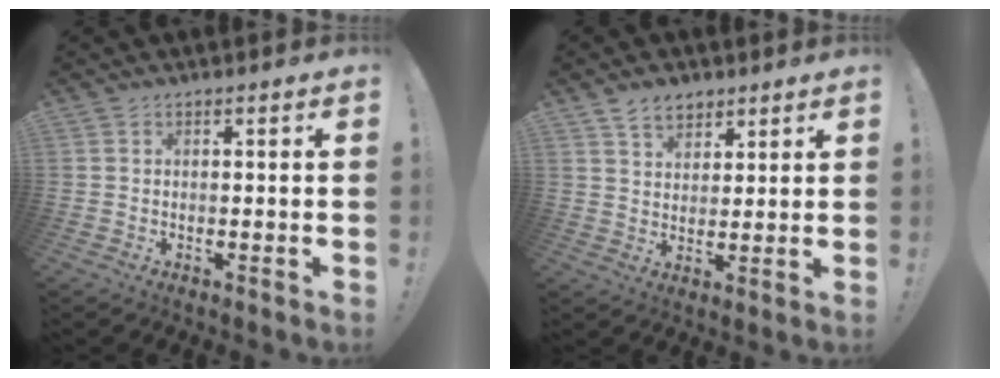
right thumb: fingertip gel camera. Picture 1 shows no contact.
{"total": 6.8, "force": [4.6, 4.4, 2.3], "torque": [-0.038, -0.020, 0.087]}